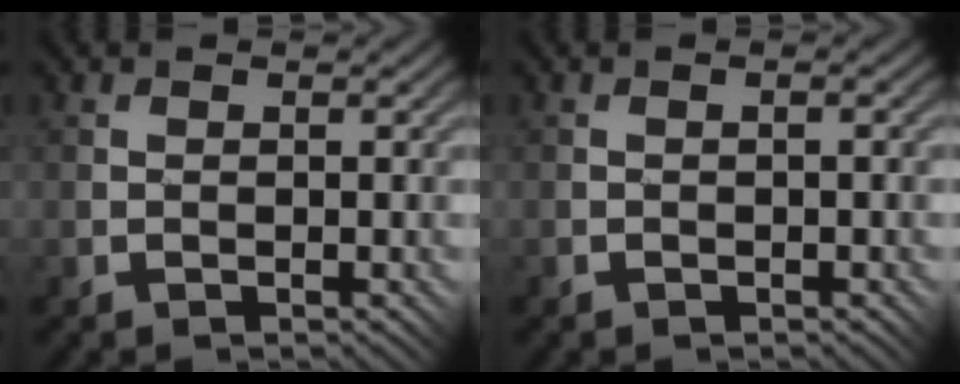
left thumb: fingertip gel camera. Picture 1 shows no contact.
{"total": 1.1, "force": [-0.5, 0.3, 0.9], "torque": [-0.015, 0.002, -0.004]}